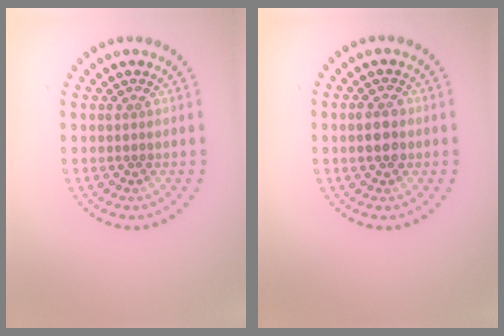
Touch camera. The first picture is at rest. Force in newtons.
{"total": 1.9, "press": 1.9, "slide": 0.1}